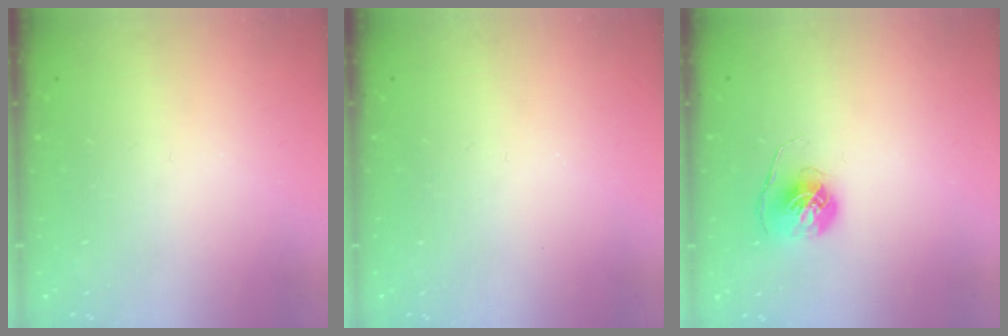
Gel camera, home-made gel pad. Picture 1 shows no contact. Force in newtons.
{"total": 0.0}
{"total": 6.0, "press": 6.0, "slide": 0.3}